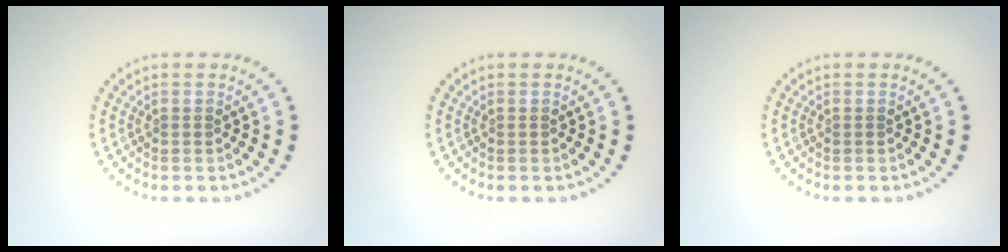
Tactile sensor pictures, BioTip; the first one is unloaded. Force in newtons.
{"total": 0.0}
{"total": 0.0}